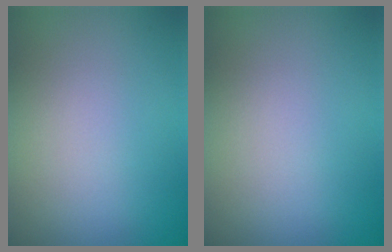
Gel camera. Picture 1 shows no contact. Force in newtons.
{"total": 0.0}